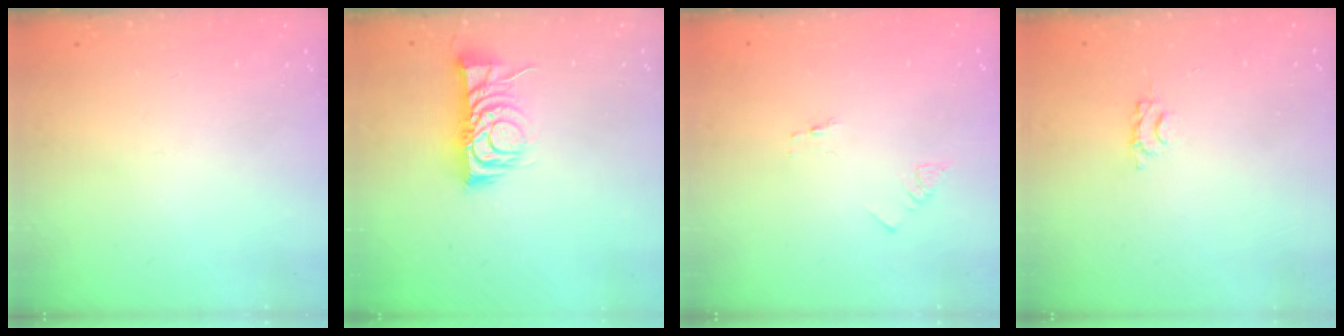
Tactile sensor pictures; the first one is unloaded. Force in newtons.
{"total": 9.2, "press": 9.2, "slide": 0.3}
{"total": 1.3, "press": 1.2, "slide": 0.1}
{"total": 3.1, "press": 3.0, "slide": 0.5}